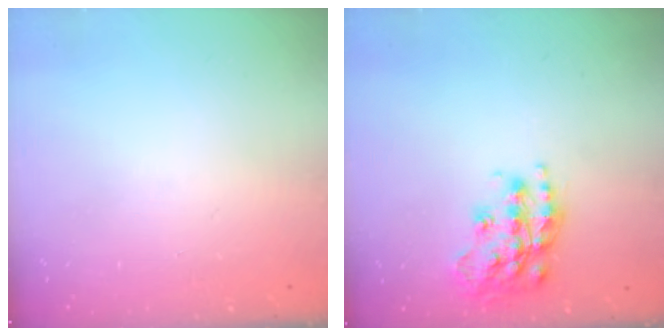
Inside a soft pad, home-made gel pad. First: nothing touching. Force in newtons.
{"total": 17.5, "press": 17.4, "slide": 1.1}